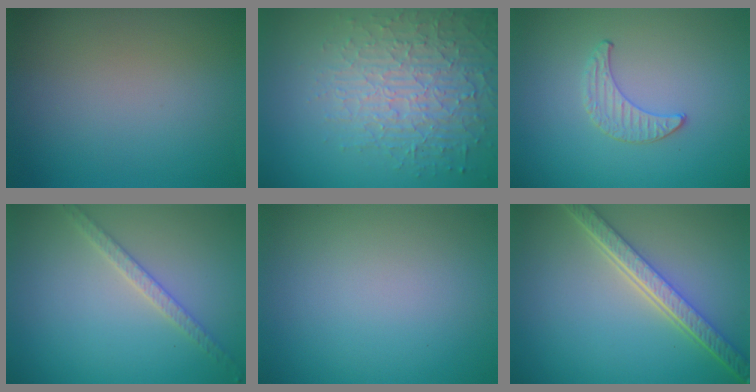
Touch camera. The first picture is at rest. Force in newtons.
{"total": 5.3, "press": 4.6, "slide": 2.5}
{"total": 1.0, "press": 1.0, "slide": 0.3}
{"total": 2.1, "press": 2.0, "slide": 0.6}
{"total": 0.0}
{"total": 5.4, "press": 4.1, "slide": 3.4}